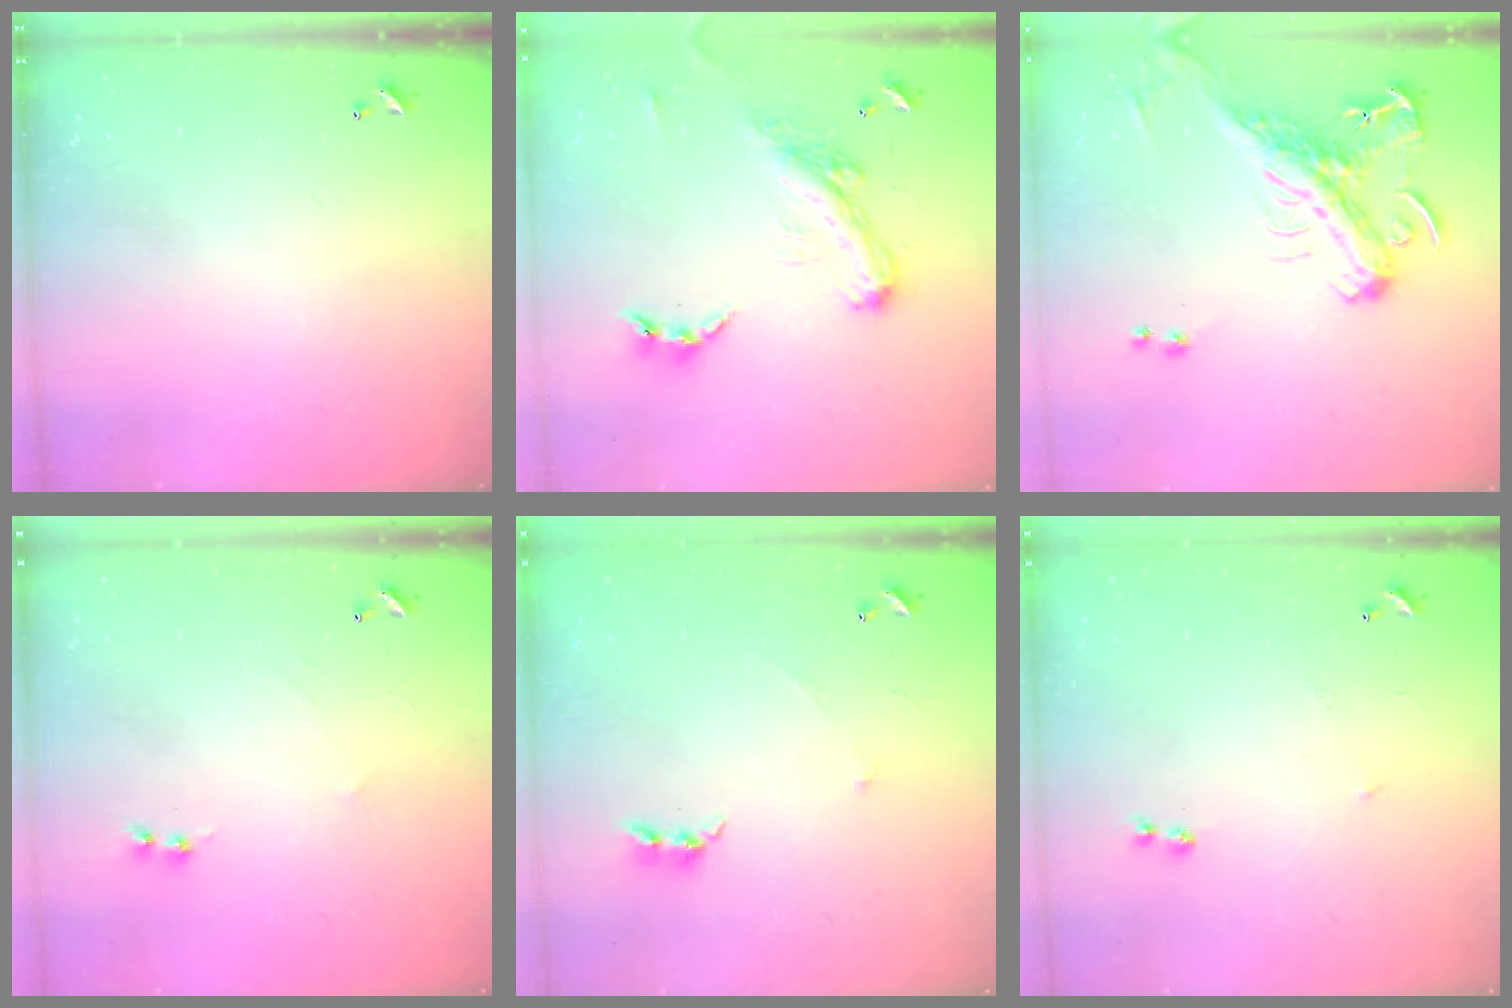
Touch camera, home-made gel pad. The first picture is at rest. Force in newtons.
{"total": 4.8, "press": 4.7, "slide": 1.1}
{"total": 3.5, "press": 3.4, "slide": 1.0}
{"total": 1.1, "press": 0.9, "slide": 0.6}
{"total": 4.8, "press": 4.7, "slide": 0.8}
{"total": 6.4, "press": 6.4, "slide": 1.0}